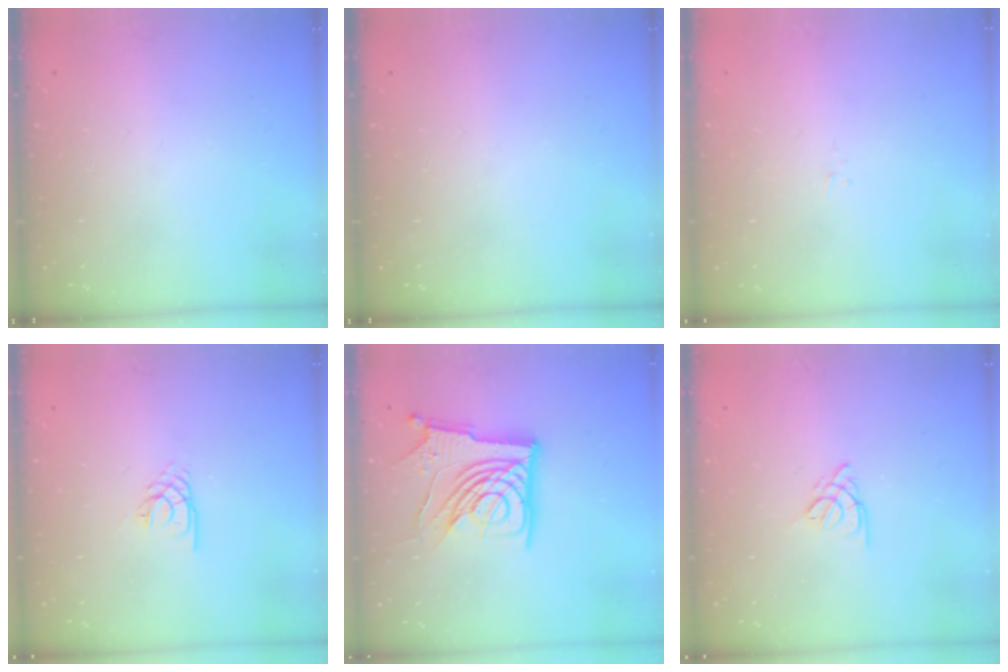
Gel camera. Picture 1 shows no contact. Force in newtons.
{"total": 0.0}
{"total": 1.6, "press": 1.5, "slide": 0.3}
{"total": 2.1, "press": 2.1, "slide": 0.2}
{"total": 16.0, "press": 15.9, "slide": 1.8}
{"total": 3.8, "press": 3.8, "slide": 0.6}